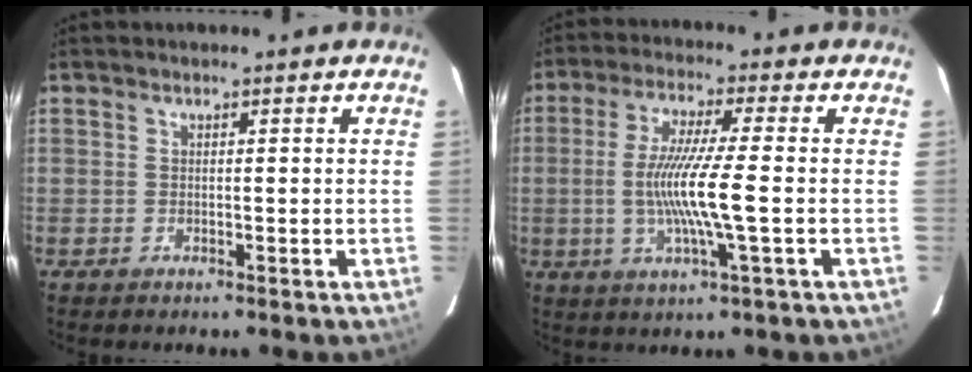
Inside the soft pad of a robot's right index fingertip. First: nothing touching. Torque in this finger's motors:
{"motor_torque": [1.62, -0.25, 0.85, 0.21]}